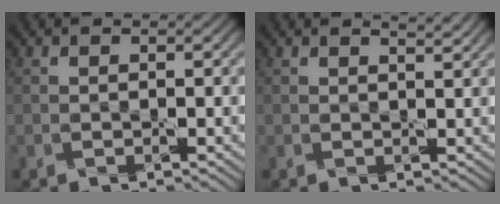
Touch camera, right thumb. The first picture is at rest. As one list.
[{"total": 1.8, "force": [1.5, 0.3, 0.9], "torque": [-0.014, -0.002, 0.018]}]